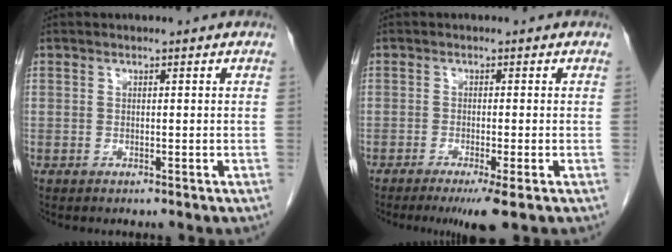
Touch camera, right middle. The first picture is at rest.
{"total": 4.4, "force": [-2.6, -0.2, 3.5], "torque": [-0.053, -0.015, -0.044]}